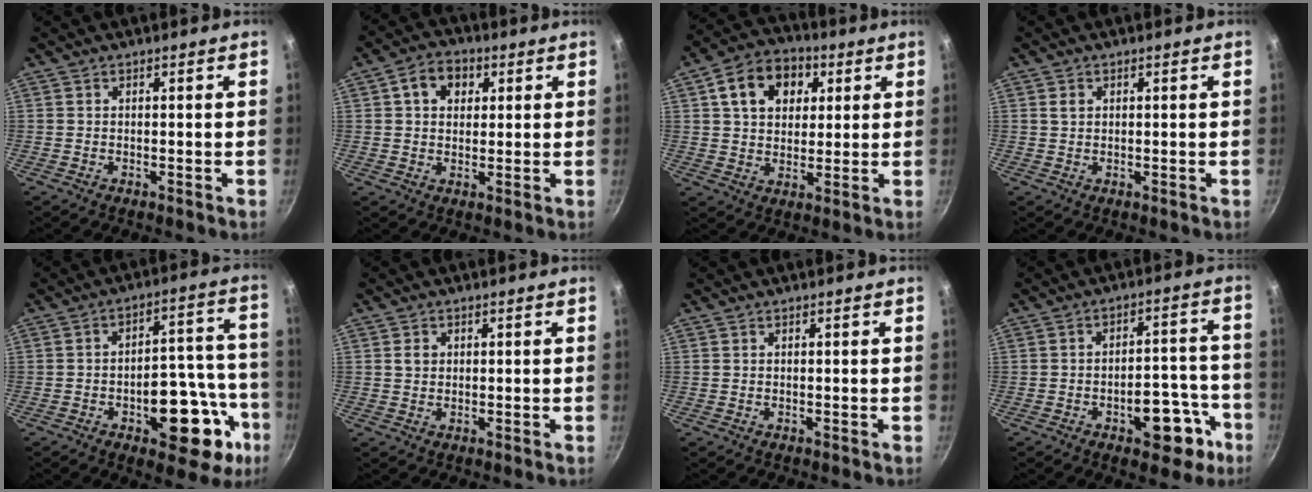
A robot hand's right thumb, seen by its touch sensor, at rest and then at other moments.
{"total": 7.3, "force": [2.4, 5.5, 4.1], "torque": [-0.046, 0.005, 0.030]}
{"total": 12.9, "force": [4.4, 9.5, 7.4], "torque": [-0.098, 0.008, 0.062]}
{"total": 1.4, "force": [0.5, 1.1, 0.7], "torque": [-0.011, 0.001, 0.009]}
{"total": 18.3, "force": [-7.5, 9.2, 14.0], "torque": [-0.124, 0.054, -0.098]}
{"total": 1.8, "force": [0.4, 1.6, 0.8], "torque": [-0.009, 0.003, 0.006]}
{"total": 0.0}
{"total": 11.7, "force": [-5.7, 5.9, 8.4], "torque": [-0.069, 0.050, -0.066]}